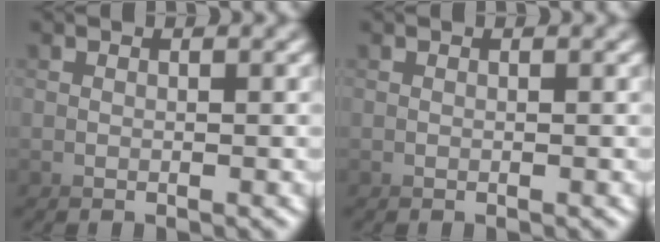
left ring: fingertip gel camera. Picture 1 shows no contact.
{"total": 0.0}